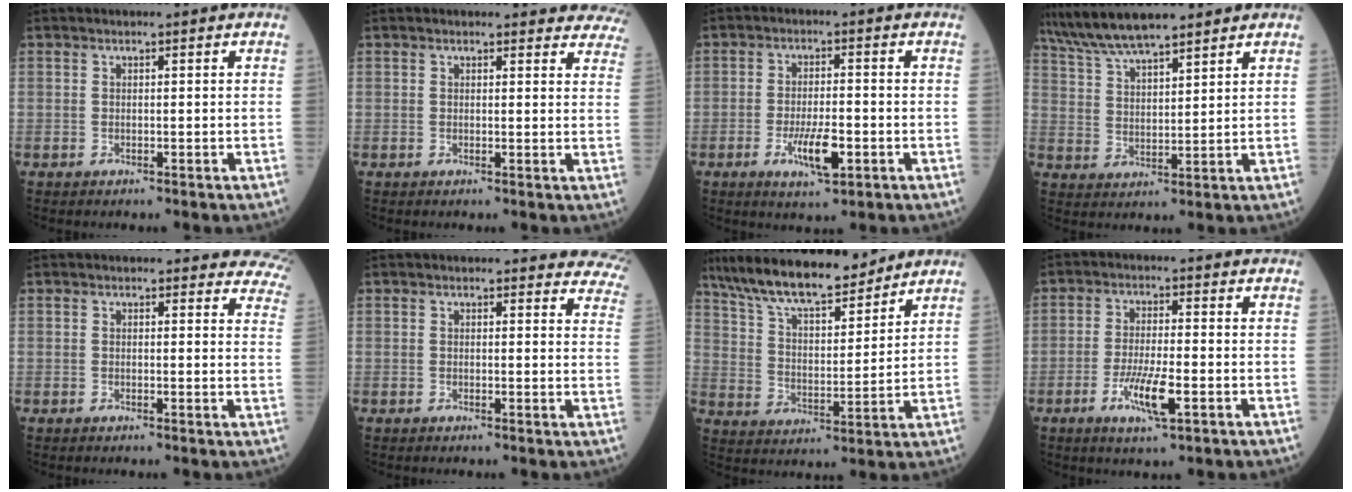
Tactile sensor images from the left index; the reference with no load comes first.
{"total": 12.1, "force": [11.6, 3.0, 1.8], "torque": [0.025, -0.035, 0.093]}
{"total": 6.2, "force": [-2.4, 1.5, 5.5], "torque": [-0.104, -0.006, -0.038]}
{"total": 10.5, "force": [9.0, 1.6, 5.1], "torque": [-0.104, 0.021, 0.170]}
{"total": 9.1, "force": [8.6, 3.0, 0.9], "torque": [0.043, -0.029, 0.049]}
{"total": 10.5, "force": [10.0, 3.0, 1.5], "torque": [0.035, -0.037, 0.065]}
{"total": 15.2, "force": [12.9, 3.3, 7.2], "torque": [-0.130, 0.009, 0.230]}
{"total": 6.5, "force": [-2.7, 0.9, 5.9], "torque": [-0.117, -0.009, -0.047]}